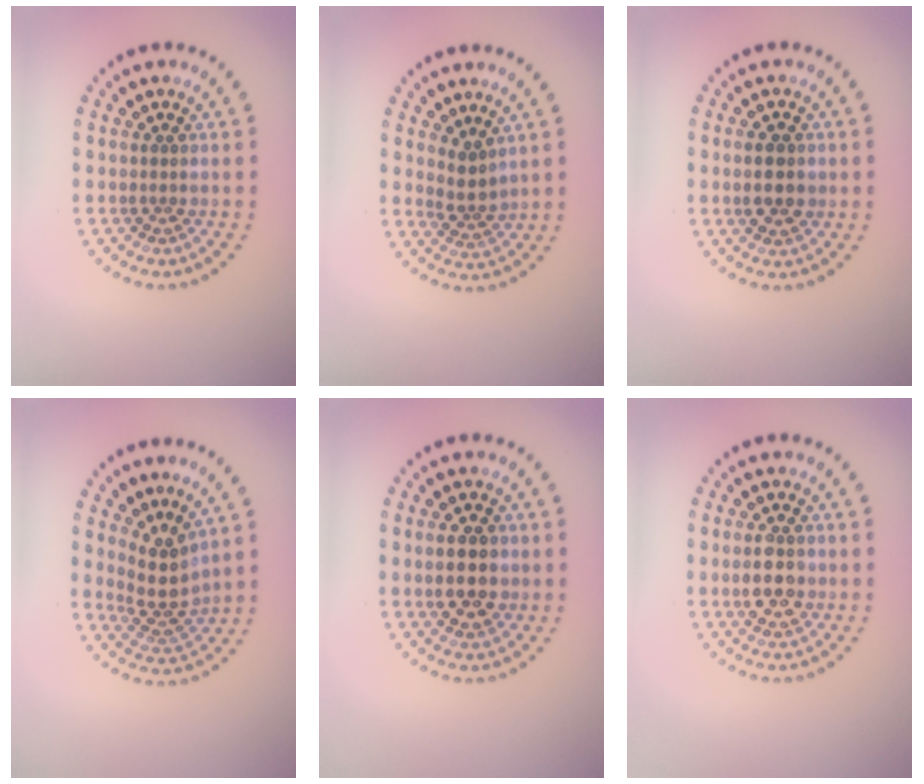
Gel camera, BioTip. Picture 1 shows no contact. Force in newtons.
{"total": 2.1, "press": 1.5, "slide": 1.4}
{"total": 2.5, "press": 2.5, "slide": 0.2}
{"total": 3.4, "press": 2.4, "slide": 2.3}
{"total": 4.2, "press": 4.2, "slide": 0.3}
{"total": 3.5, "press": 3.5, "slide": 0.2}